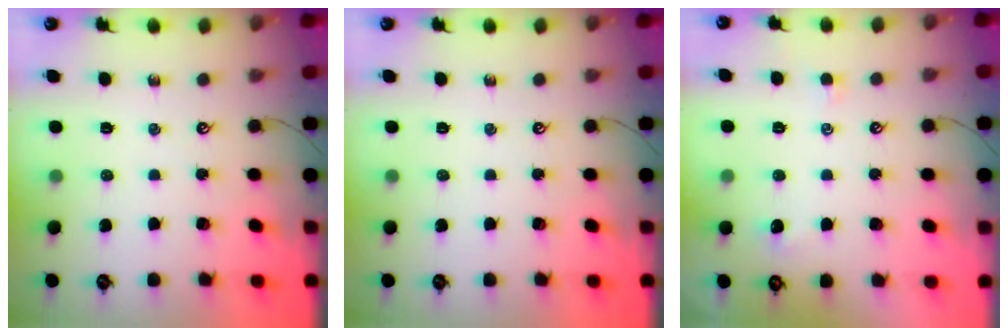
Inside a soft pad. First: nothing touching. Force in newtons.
{"total": 0.0}
{"total": 1.8, "press": 1.7, "slide": 0.4}